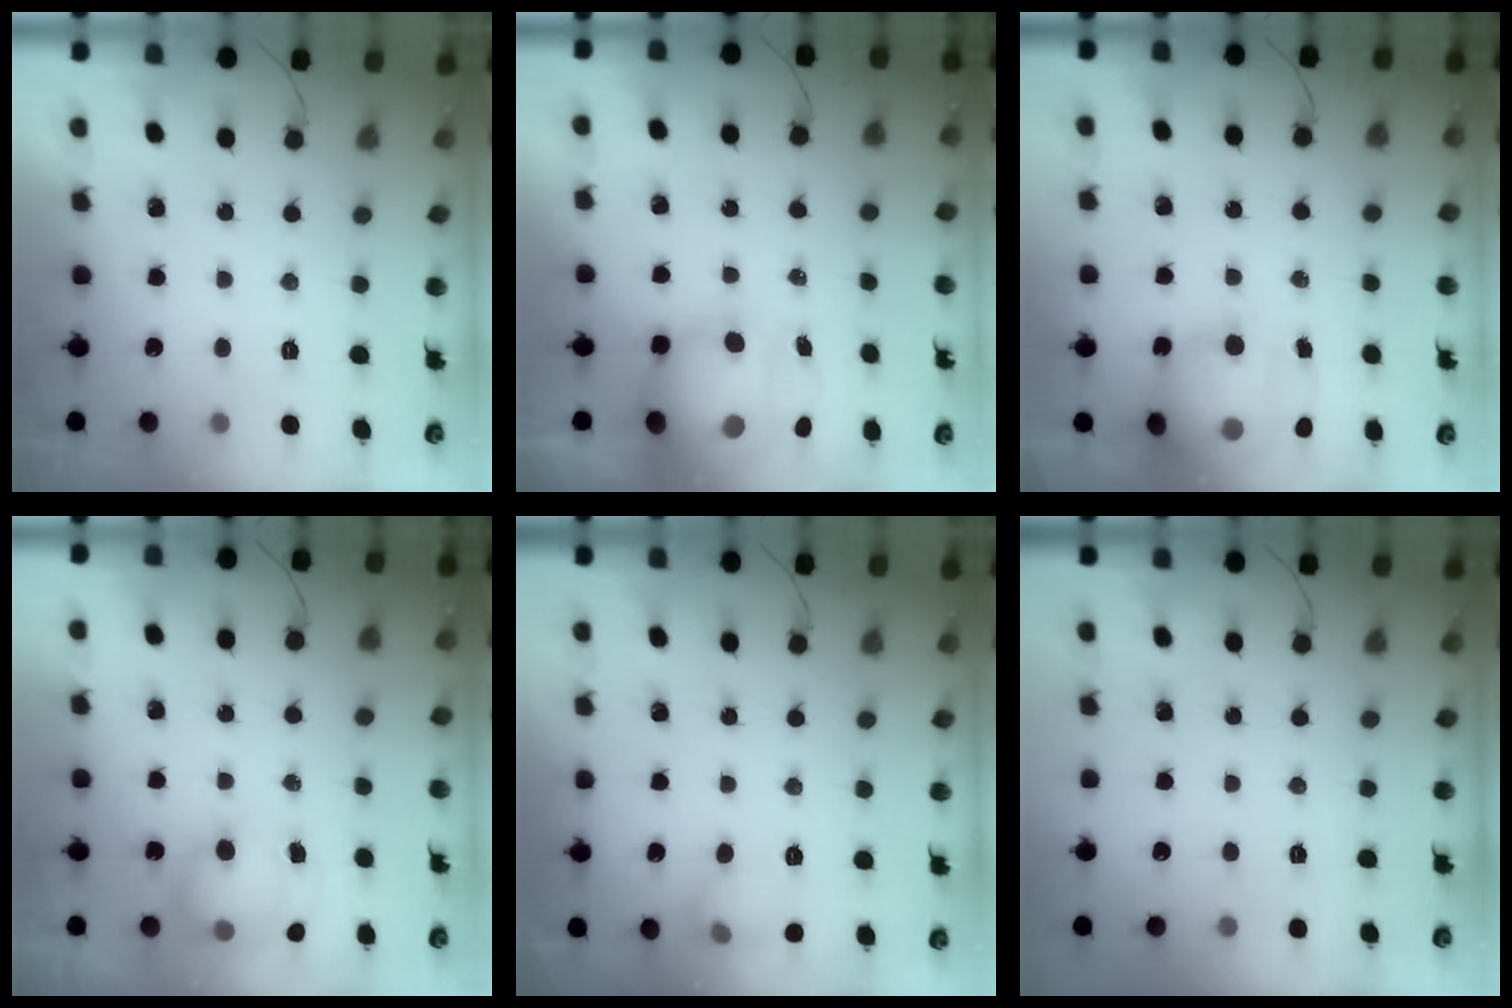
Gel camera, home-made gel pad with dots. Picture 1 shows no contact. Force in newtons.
{"total": 14.0, "press": 13.6, "slide": 3.4}
{"total": 14.5, "press": 14.1, "slide": 3.3}
{"total": 8.3, "press": 8.3, "slide": 0.9}
{"total": 8.3, "press": 8.2, "slide": 1.0}
{"total": 0.0}